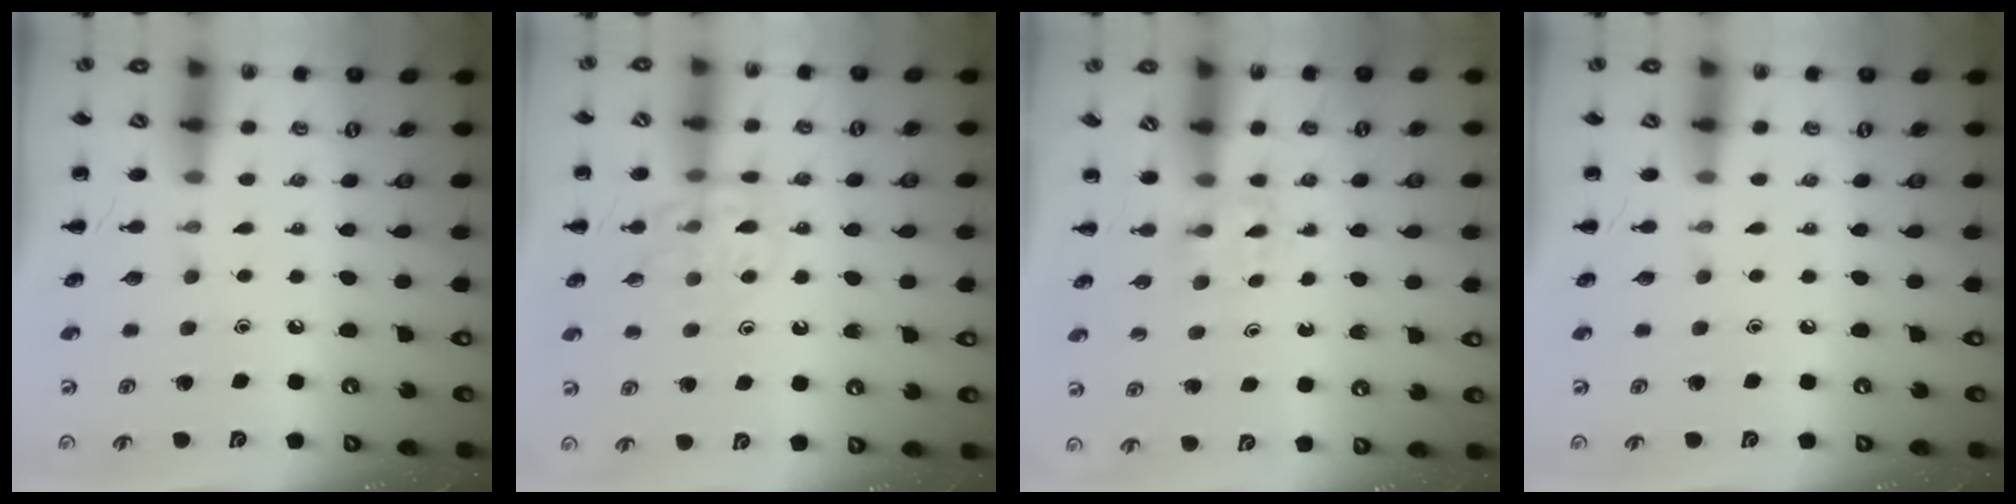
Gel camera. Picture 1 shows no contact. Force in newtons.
{"total": 12.1, "press": 12.0, "slide": 1.4}
{"total": 2.4, "press": 2.3, "slide": 0.9}
{"total": 0.0}